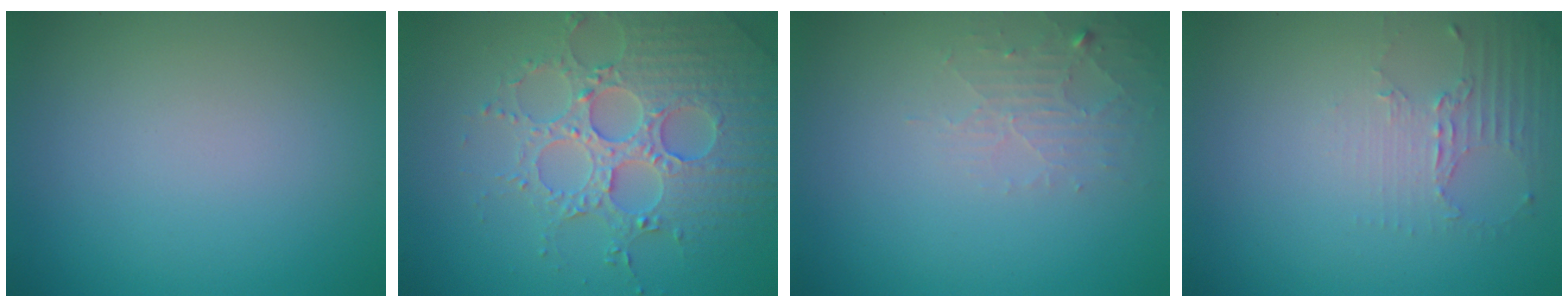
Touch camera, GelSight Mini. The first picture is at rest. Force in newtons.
{"total": 5.1, "press": 5.0, "slide": 1.1}
{"total": 1.9, "press": 1.9, "slide": 0.3}
{"total": 2.2, "press": 1.6, "slide": 1.5}